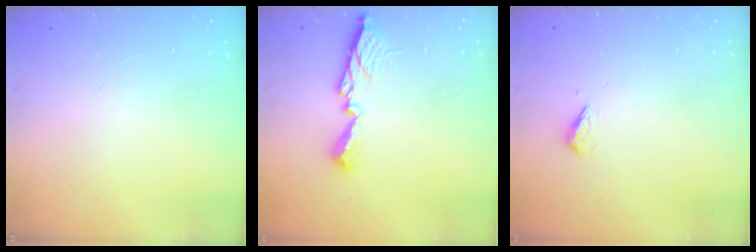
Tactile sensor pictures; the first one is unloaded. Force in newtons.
{"total": 10.6, "press": 10.6, "slide": 0.6}
{"total": 2.7, "press": 2.7, "slide": 0.6}